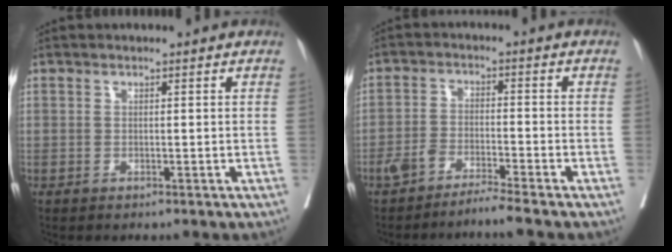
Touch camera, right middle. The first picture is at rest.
{"total": 4.3, "force": [-3.7, -0.5, 2.1], "torque": [-0.042, -0.008, -0.076]}